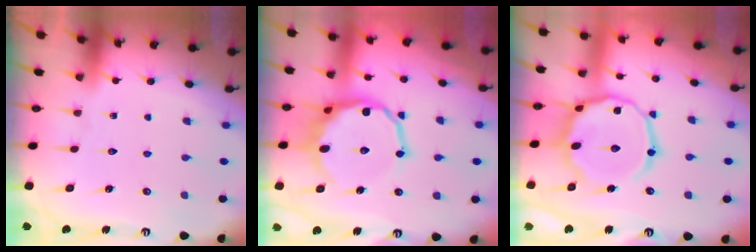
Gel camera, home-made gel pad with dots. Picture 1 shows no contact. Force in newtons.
{"total": 11.0, "press": 10.4, "slide": 3.8}
{"total": 17.0, "press": 16.9, "slide": 1.1}